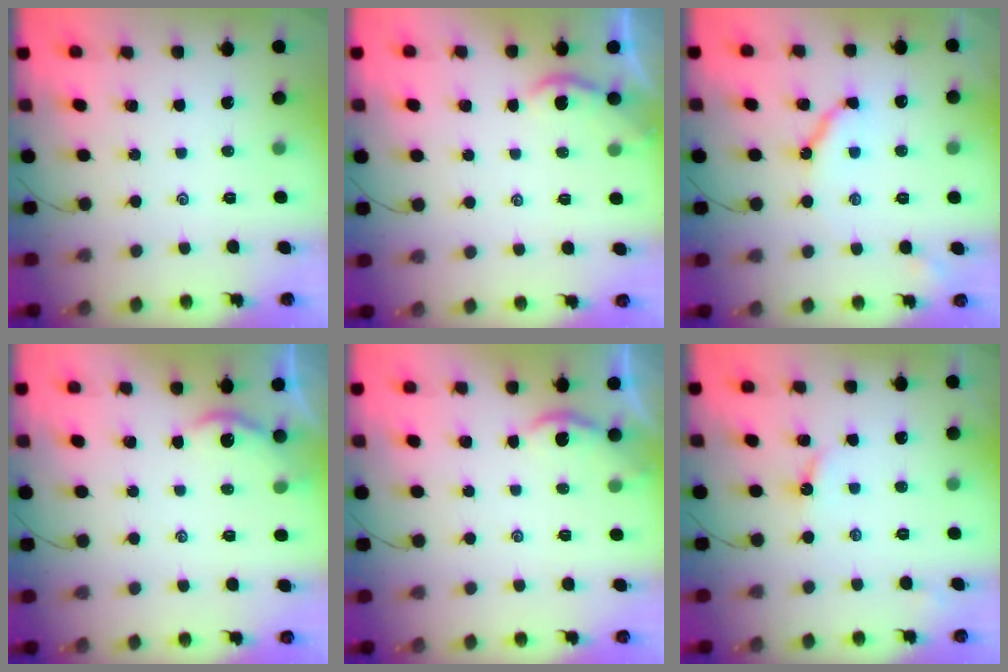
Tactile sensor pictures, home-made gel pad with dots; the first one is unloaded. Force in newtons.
{"total": 1.8, "press": 1.7, "slide": 0.5}
{"total": 8.8, "press": 8.8, "slide": 0.9}
{"total": 3.2, "press": 3.1, "slide": 0.4}
{"total": 2.0, "press": 2.0, "slide": 0.2}
{"total": 2.9, "press": 2.9, "slide": 0.2}